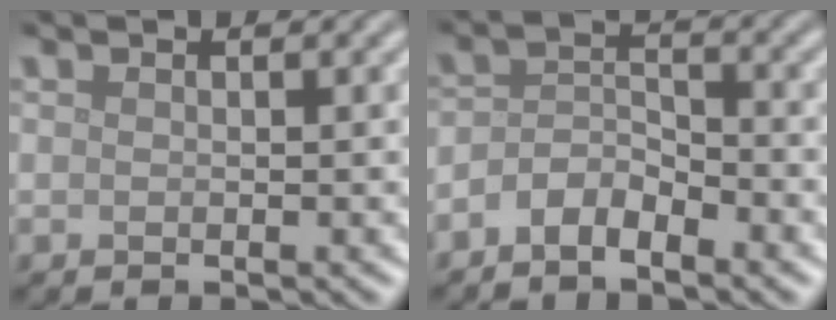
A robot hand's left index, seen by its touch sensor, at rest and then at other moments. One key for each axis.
{"total": 2.9, "fx": -2.0, "fy": 1.2, "fz": 1.7, "tx": -0.033, "ty": 0.011, "tz": -0.043}